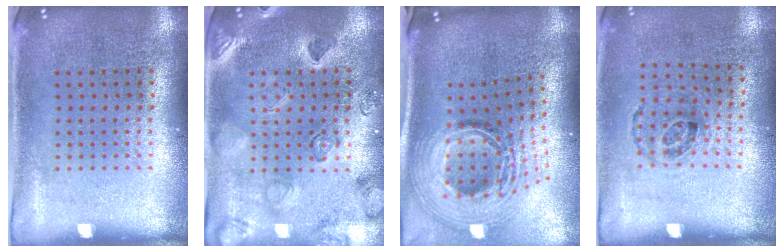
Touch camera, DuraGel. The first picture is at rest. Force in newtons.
{"total": 2.4, "press": 2.3, "slide": 0.6}
{"total": 2.9, "press": 2.0, "slide": 2.0}
{"total": 1.0, "press": 0.6, "slide": 0.8}